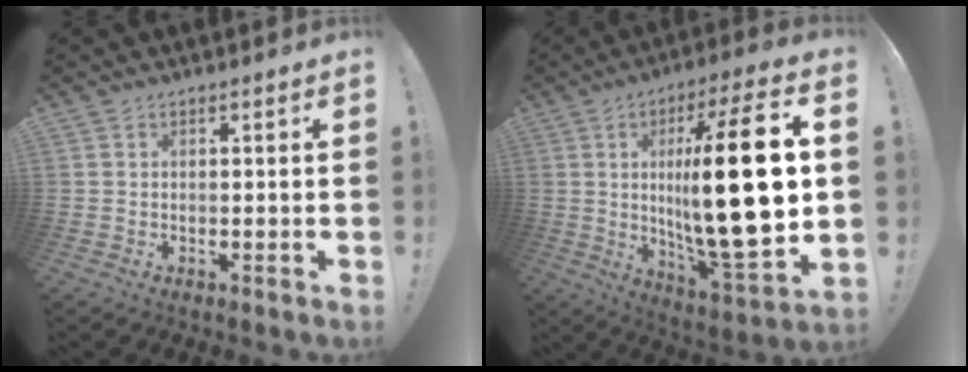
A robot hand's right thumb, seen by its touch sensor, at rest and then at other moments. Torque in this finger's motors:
{"motor_torque": [0.32, 1.74, 2.77, 0.00, 0.56]}